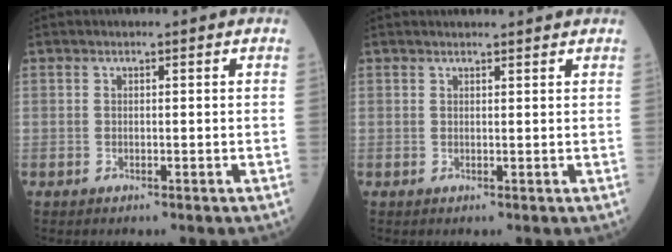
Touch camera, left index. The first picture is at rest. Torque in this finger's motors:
{"motor_torque": [0.09, 0.21, -0.06, 0.00]}